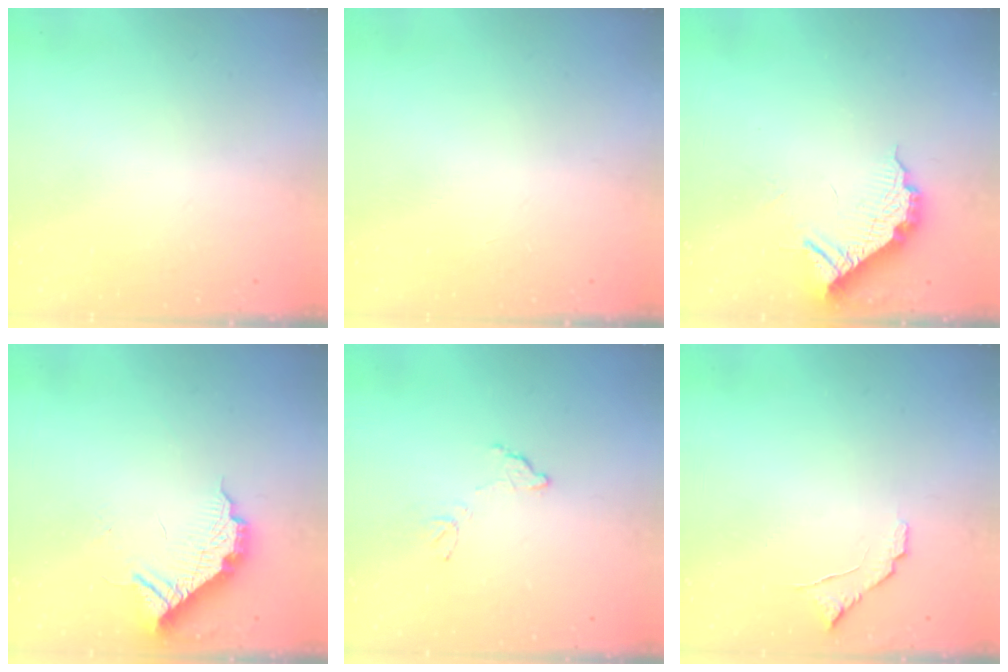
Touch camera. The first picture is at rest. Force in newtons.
{"total": 0.0}
{"total": 9.5, "press": 9.5, "slide": 0.5}
{"total": 10.4, "press": 10.4, "slide": 0.4}
{"total": 7.7, "press": 7.7, "slide": 0.4}
{"total": 6.2, "press": 6.2, "slide": 0.5}